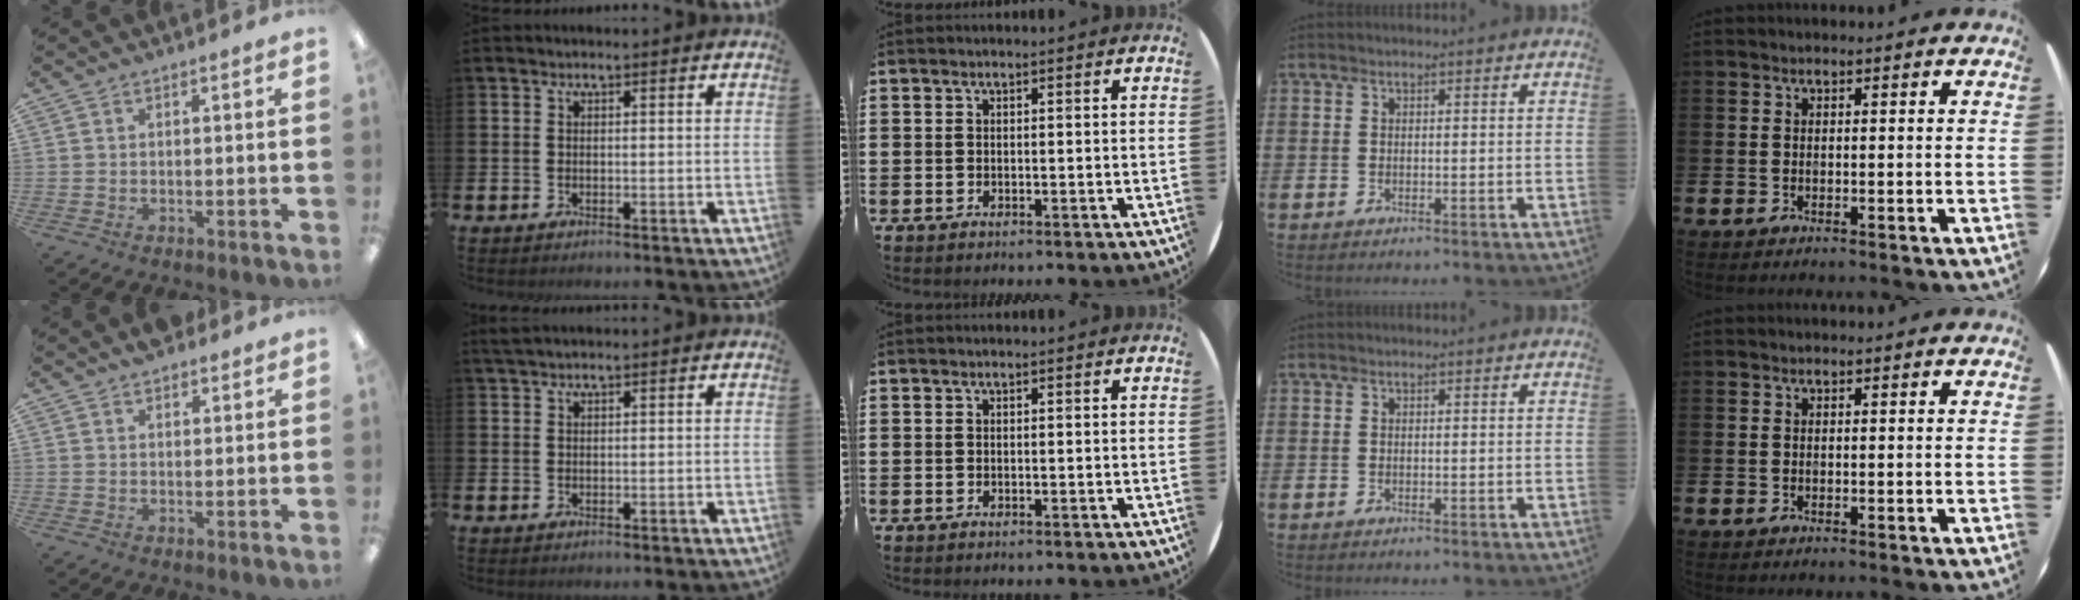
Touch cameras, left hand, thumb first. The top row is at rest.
{"thumb": {"total": 2.4, "force": [2.0, 0.9, 0.8], "torque": [-0.010, -0.004, 0.035]}, "index": {"total": 1.4, "force": [1.3, 0.3, 0.6], "torque": [-0.006, 0.001, 0.021]}}